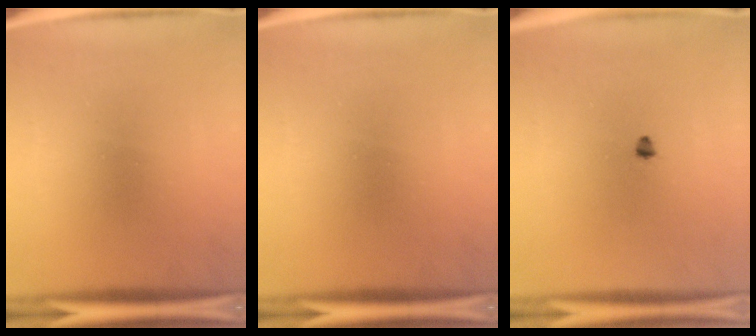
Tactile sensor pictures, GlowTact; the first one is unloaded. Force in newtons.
{"total": 0.0}
{"total": 1.1}